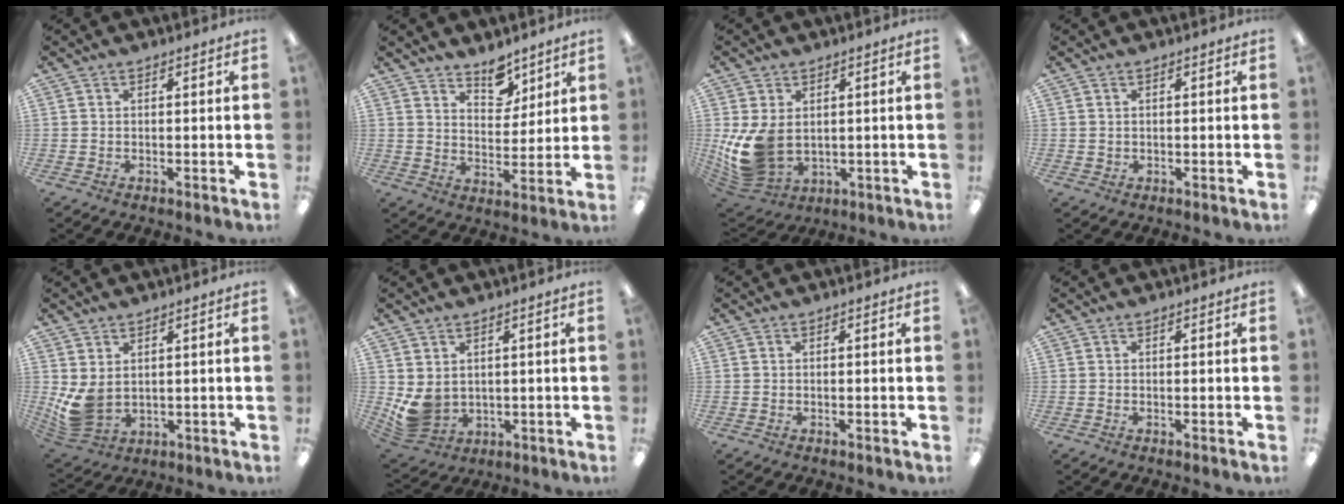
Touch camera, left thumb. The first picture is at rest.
{"total": 7.8, "force": [6.5, 3.8, 1.9], "torque": [-0.012, -0.048, 0.118]}
{"total": 11.6, "force": [0.0, 8.3, 8.1], "torque": [-0.195, -0.004, 0.007]}
{"total": 0.6, "force": [0.3, 0.5, 0.0], "torque": [0.000, 0.003, 0.006]}
{"total": 6.8, "force": [1.9, 4.7, 4.5], "torque": [-0.116, -0.017, 0.039]}
{"total": 6.1, "force": [1.8, 4.8, 3.3], "torque": [-0.092, -0.011, 0.038]}
{"total": 0.0}
{"total": 0.0}